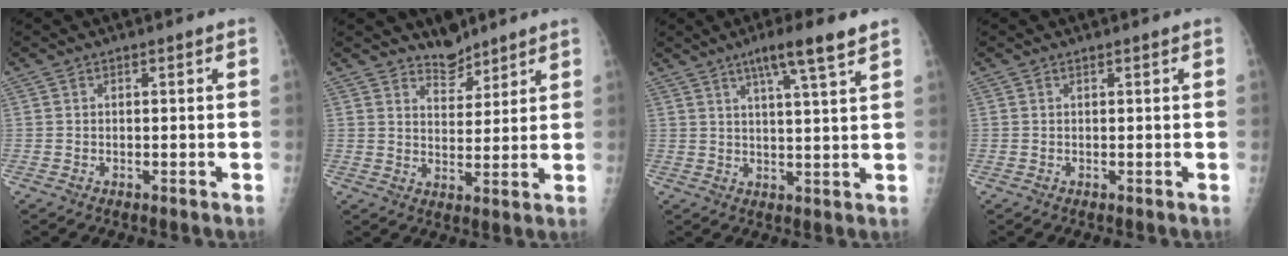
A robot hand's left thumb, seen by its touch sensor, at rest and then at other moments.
{"total": 5.0, "force": [4.4, 2.1, 0.9], "torque": [0.008, -0.038, 0.077]}
{"total": 8.0, "force": [5.0, 0.0, 6.3], "torque": [-0.102, -0.019, 0.079]}
{"total": 0.0}